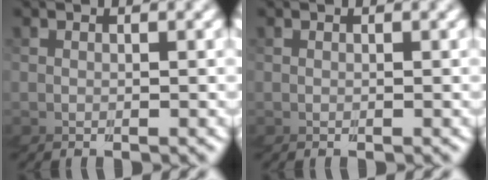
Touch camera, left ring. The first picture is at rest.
{"total": 0.0}